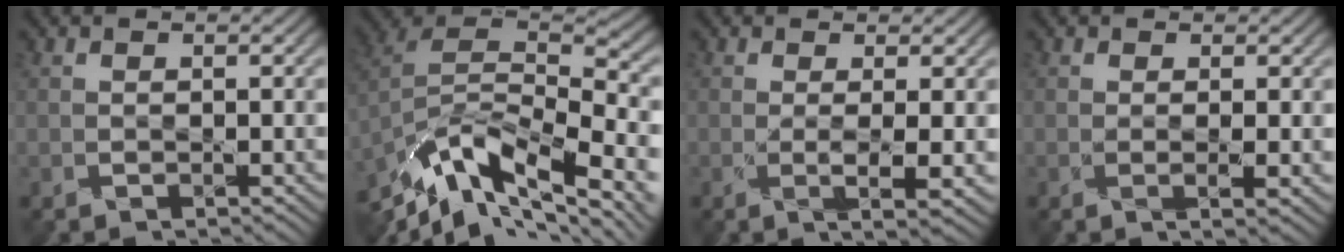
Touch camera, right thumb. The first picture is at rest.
{"total": 16.0, "force": [-9.0, 6.8, 11.3], "torque": [-0.250, -0.017, -0.149]}
{"total": 3.4, "force": [0.0, 0.5, 3.3], "torque": [-0.068, -0.004, -0.001]}
{"total": 2.0, "force": [0.0, 0.3, 2.0], "torque": [-0.041, -0.002, 0.000]}